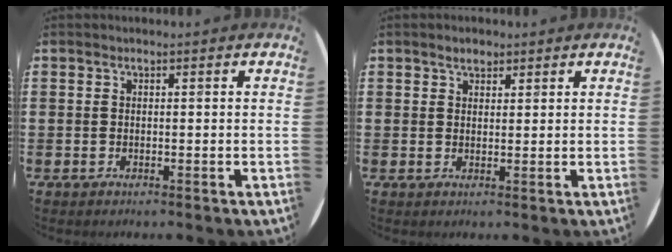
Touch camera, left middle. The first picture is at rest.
{"total": 1.8, "force": [1.5, 0.9, 0.5], "torque": [-0.004, 0.002, 0.027]}